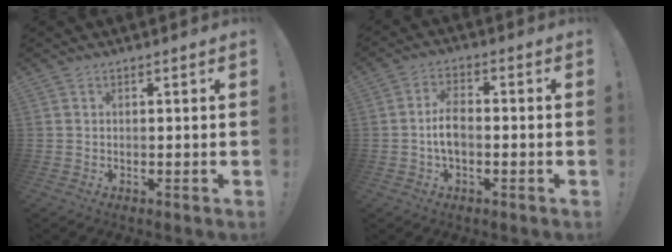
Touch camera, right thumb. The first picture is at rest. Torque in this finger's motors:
{"motor_torque": [0.03, 0.16, 0.56, -0.16, 0.13]}